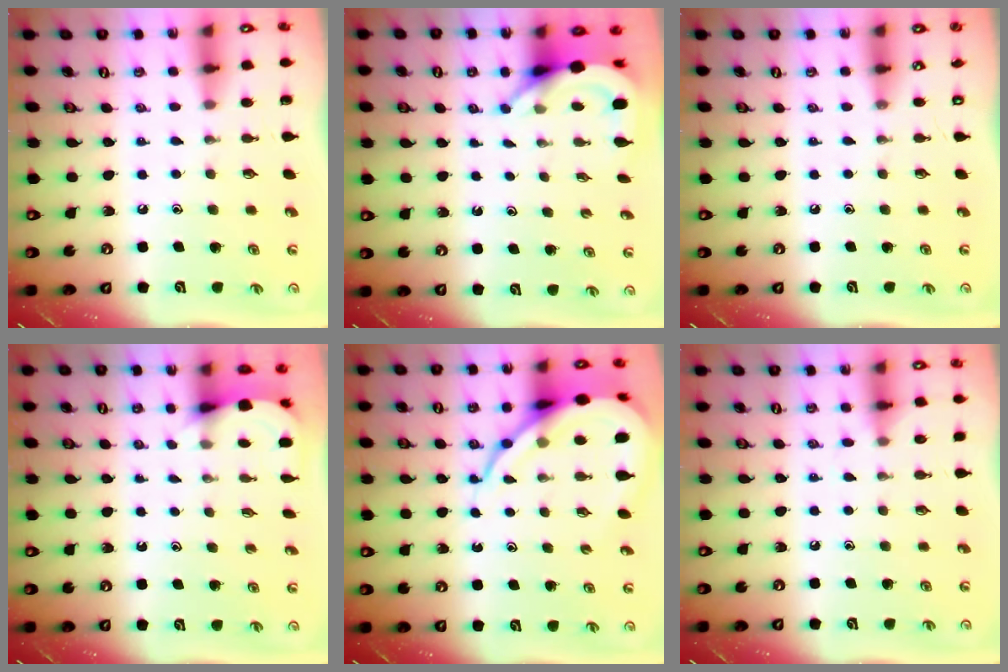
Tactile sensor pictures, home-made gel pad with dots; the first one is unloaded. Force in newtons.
{"total": 5.4, "press": 5.4, "slide": 0.6}
{"total": 0.0}
{"total": 4.2, "press": 4.2, "slide": 0.4}
{"total": 12.6, "press": 12.5, "slide": 1.2}
{"total": 5.1, "press": 5.1, "slide": 0.7}